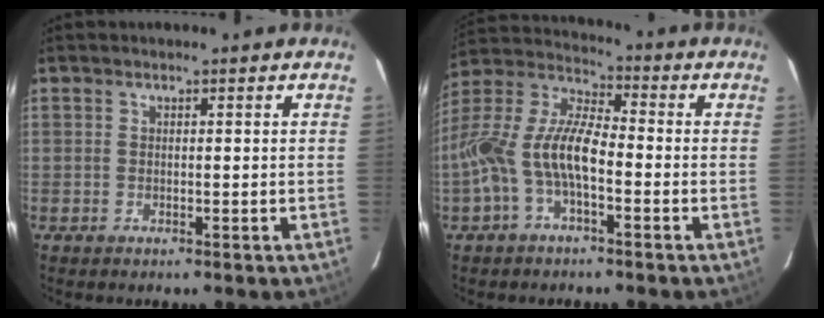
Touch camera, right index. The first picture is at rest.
{"total": 13.3, "force": [-4.0, 5.2, 11.6], "torque": [-0.244, 0.010, -0.083]}